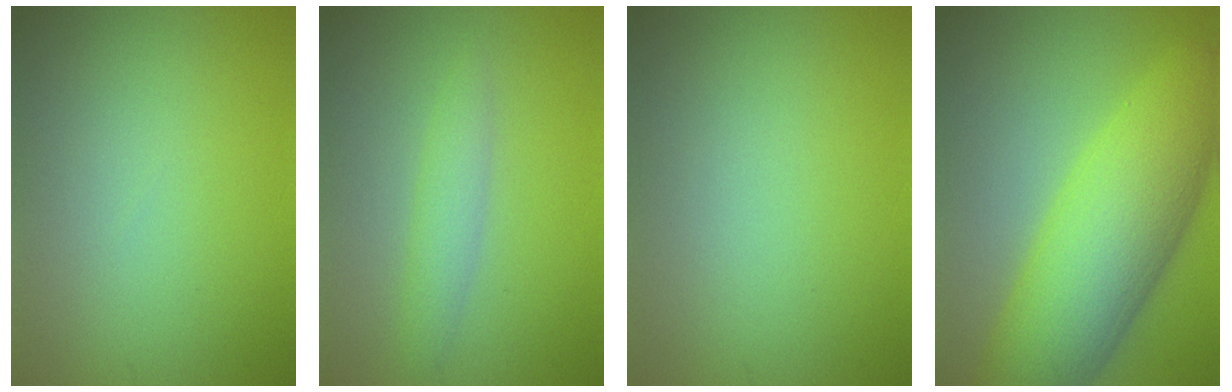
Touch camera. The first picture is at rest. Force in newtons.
{"total": 2.0, "press": 2.0, "slide": 0.0}
{"total": 0.0}
{"total": 9.6, "press": 9.6, "slide": 0.1}